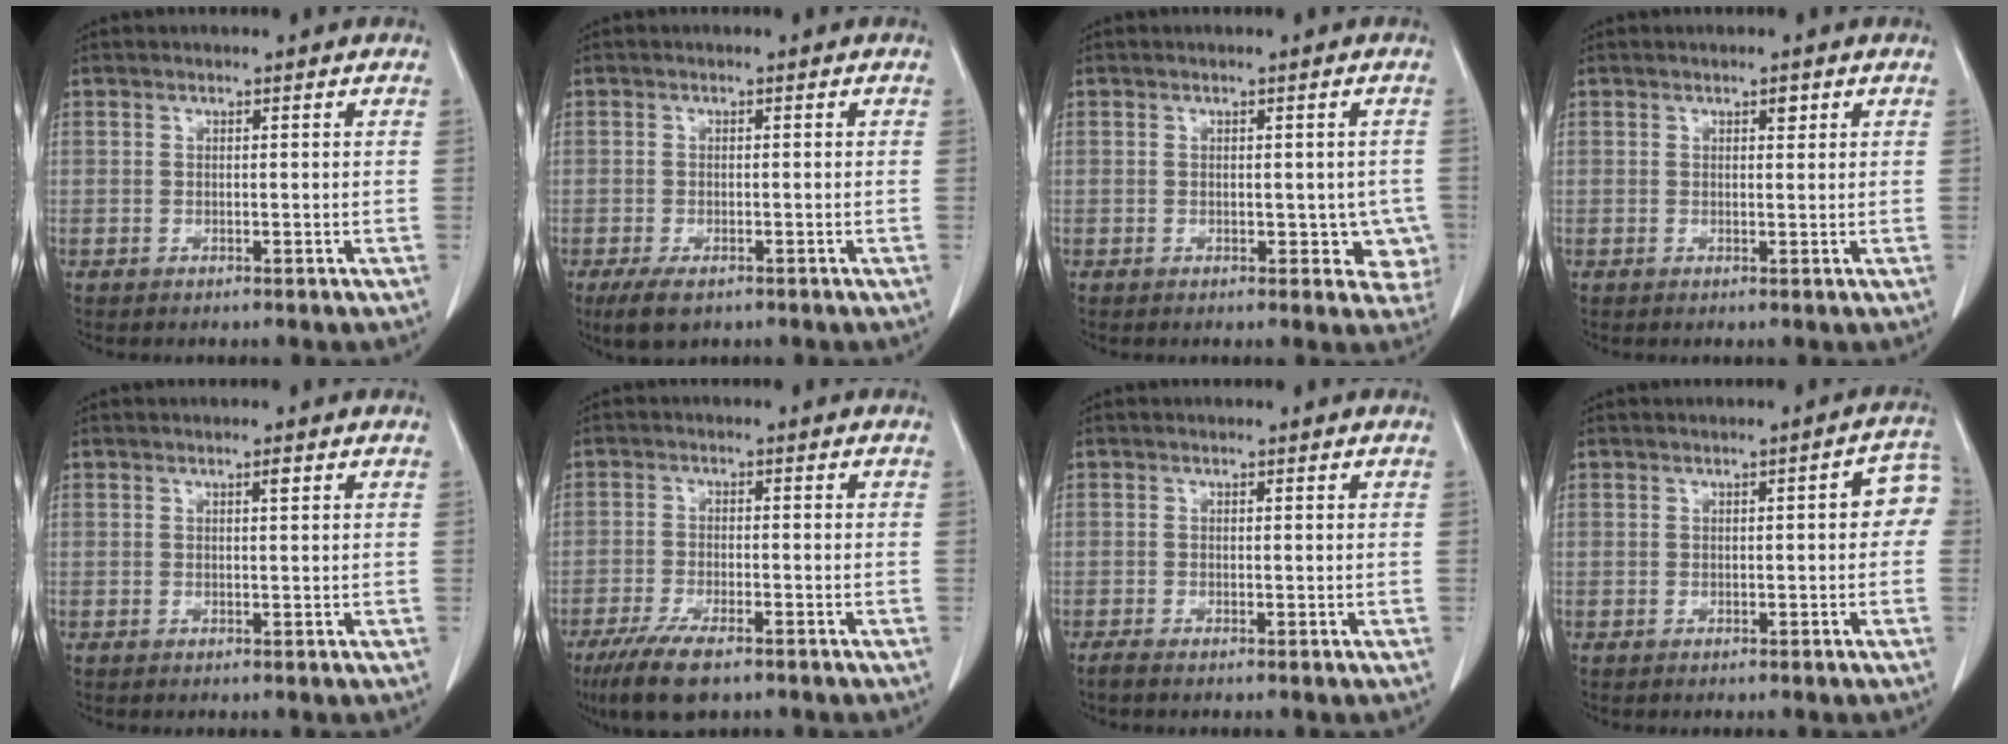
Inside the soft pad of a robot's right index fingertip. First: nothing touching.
{"total": 3.9, "force": [-2.4, 1.9, 2.4], "torque": [-0.050, -0.007, -0.034]}
{"total": 4.2, "force": [-0.7, 2.5, 3.3], "torque": [-0.014, 0.006, -0.006]}
{"total": 1.0, "force": [0.6, 0.5, 0.7], "torque": [-0.011, -0.002, 0.007]}
{"total": 0.8, "force": [0.4, 0.1, 0.7], "torque": [-0.014, 0.000, 0.006]}
{"total": 8.2, "force": [-5.7, 2.1, 5.4], "torque": [-0.098, -0.016, -0.096]}
{"total": 1.1, "force": [-0.8, 0.1, 0.6], "torque": [-0.016, -0.003, -0.017]}
{"total": 4.4, "force": [0.2, 1.5, 4.1], "torque": [-0.039, 0.021, -0.001]}